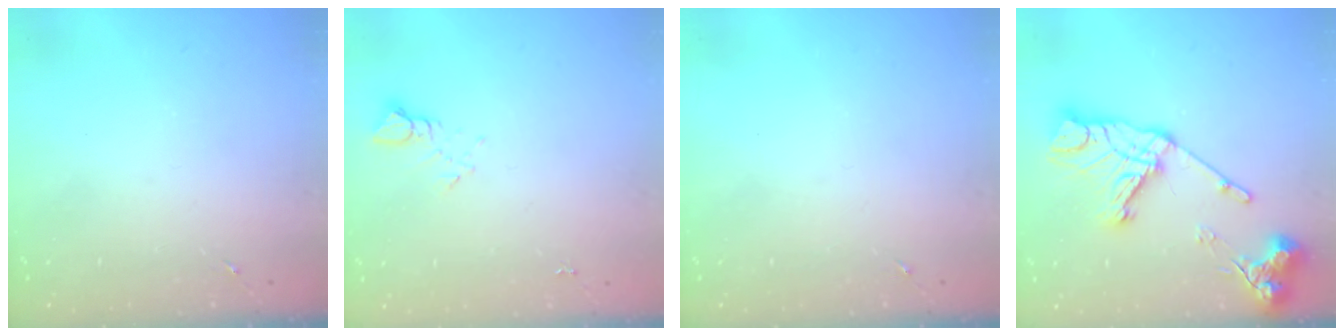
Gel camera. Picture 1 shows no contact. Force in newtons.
{"total": 4.0, "press": 4.0, "slide": 0.4}
{"total": 0.0}
{"total": 18.1, "press": 18.0, "slide": 2.1}